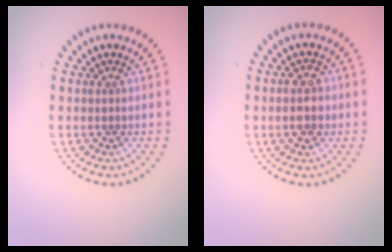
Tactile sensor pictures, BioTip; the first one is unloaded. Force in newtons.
{"total": 2.5, "press": 2.4, "slide": 0.4}